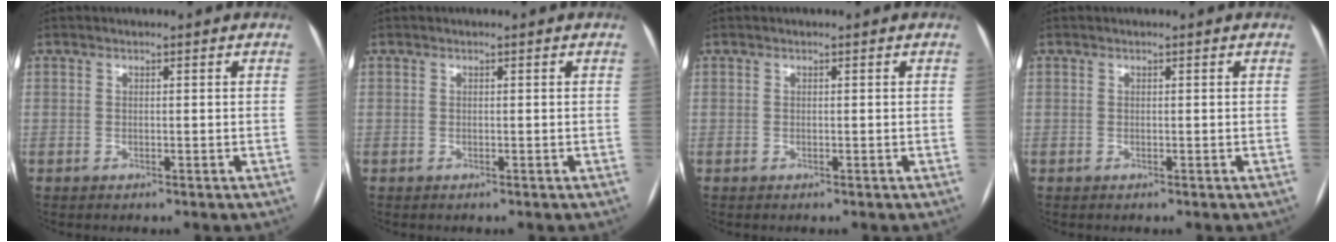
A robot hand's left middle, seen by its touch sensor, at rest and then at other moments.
{"total": 0.0}
{"total": 0.0}
{"total": 0.0}